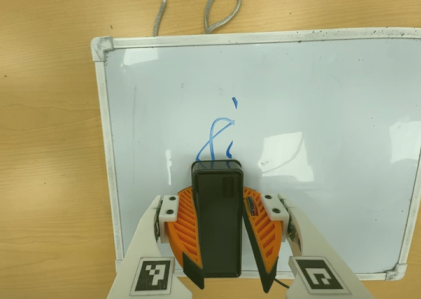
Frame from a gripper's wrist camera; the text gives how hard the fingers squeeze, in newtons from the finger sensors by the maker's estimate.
{"total": 10.6, "left": 9.9, "right": 11.4}